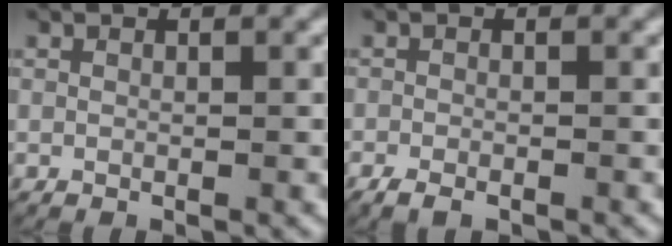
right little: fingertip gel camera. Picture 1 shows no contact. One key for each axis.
{"total": 1.8, "fx": -1.4, "fy": 0.8, "fz": 0.7, "tx": -0.017, "ty": -0.007, "tz": -0.022}